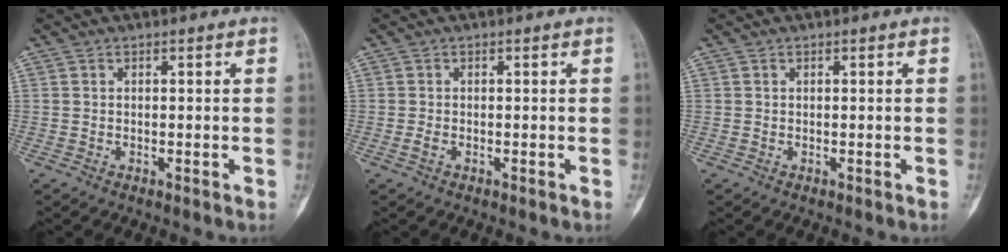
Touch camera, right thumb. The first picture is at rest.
{"total": 0.9, "force": [-0.4, 0.5, 0.7], "torque": [-0.020, -0.002, -0.008]}
{"total": 0.0}